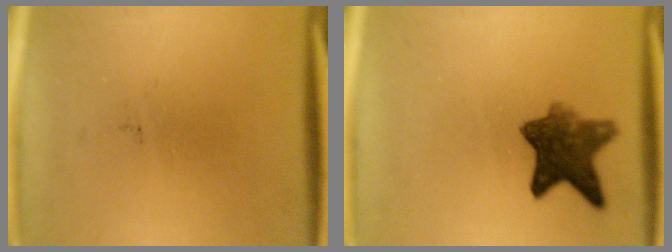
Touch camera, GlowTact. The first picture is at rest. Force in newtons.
{"total": 8.1}